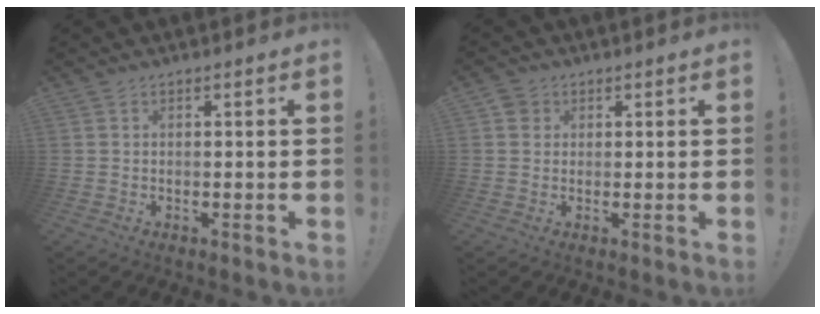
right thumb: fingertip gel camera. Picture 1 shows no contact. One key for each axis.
{"total": 2.9, "fx": 1.1, "fy": 2.5, "fz": 0.8, "tx": -0.004, "ty": -0.001, "tz": 0.019}